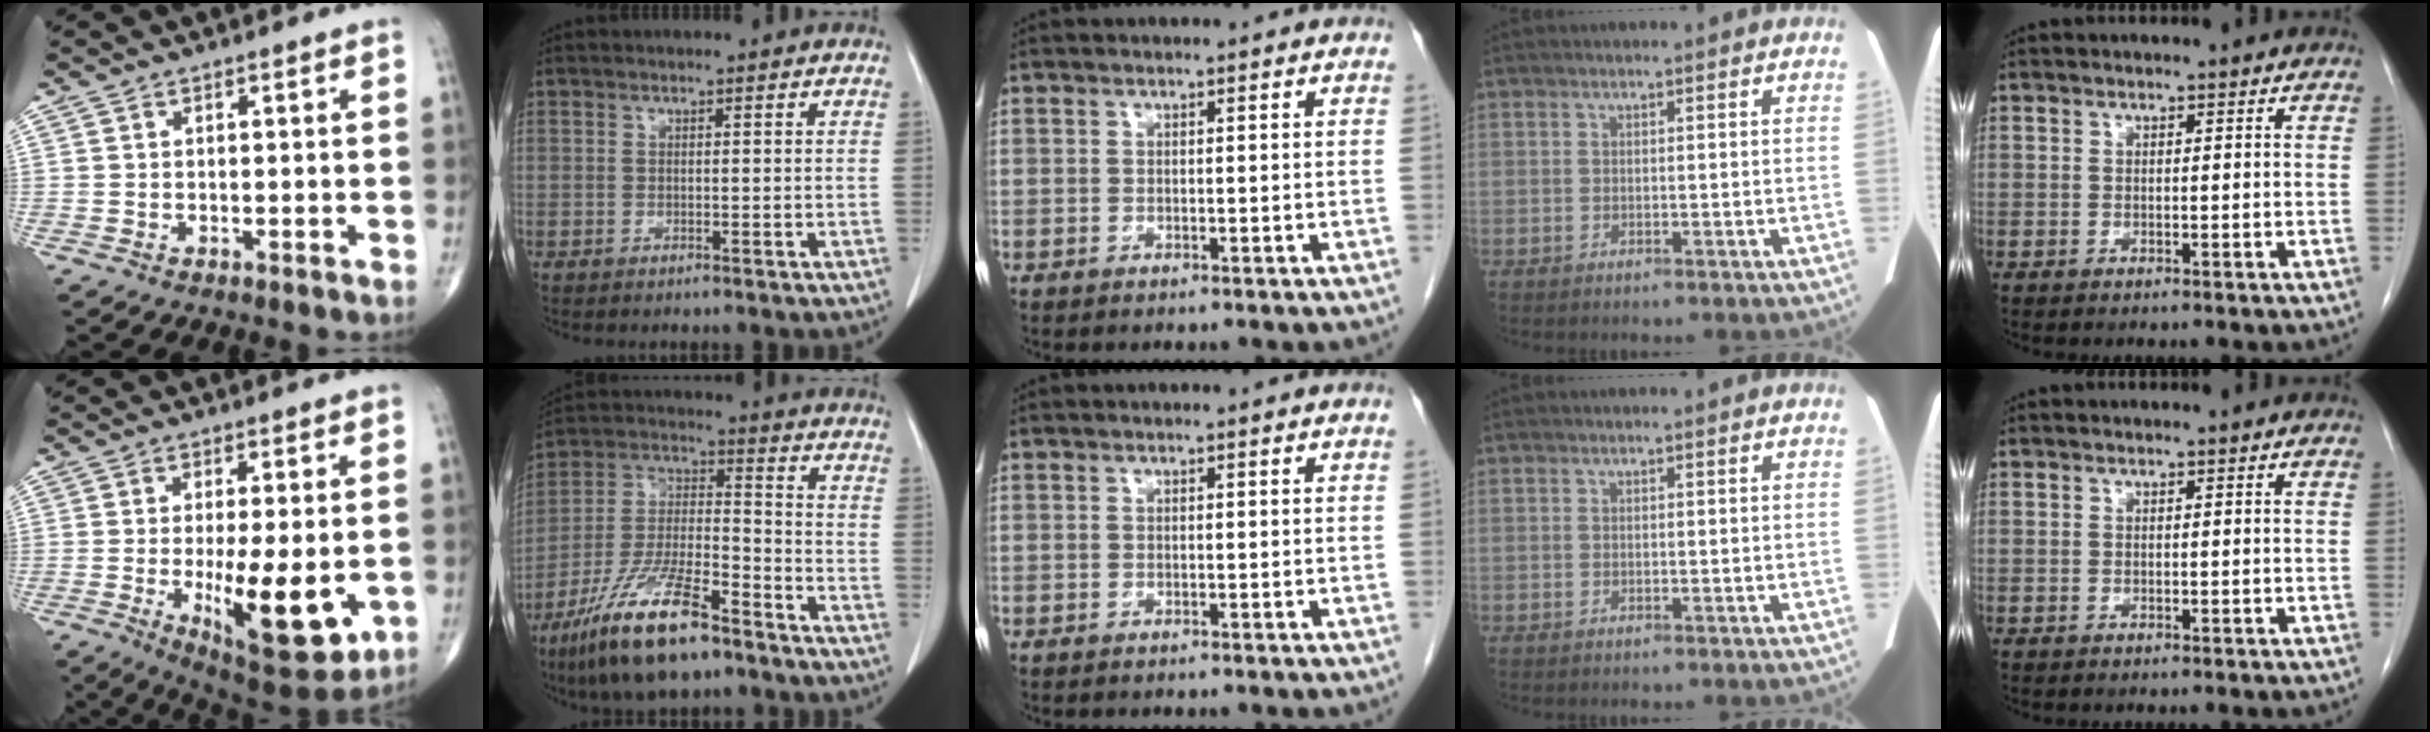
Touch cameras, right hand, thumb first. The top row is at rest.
{"thumb": {"total": 16.5, "force": [-3.4, 5.8, 15.1], "torque": [-0.219, -0.026, -0.034]}, "index": {"total": 16.6, "force": [-11.3, 3.7, 11.6], "torque": [-0.245, -0.020, -0.209]}}